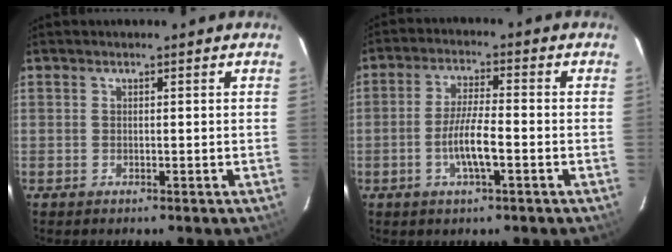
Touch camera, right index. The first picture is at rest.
{"total": 6.7, "force": [-2.3, 1.0, 6.3], "torque": [-0.123, -0.002, -0.044]}